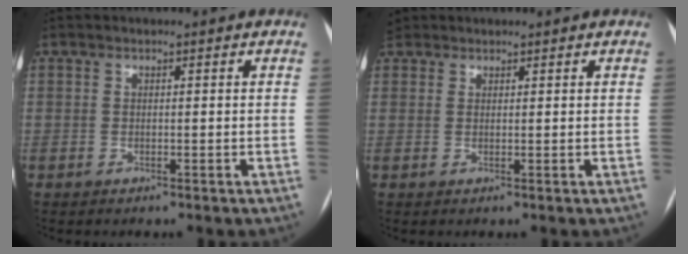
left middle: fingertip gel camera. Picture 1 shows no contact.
{"total": 2.1, "force": [1.5, 1.5, 0.3], "torque": [-0.007, 0.009, 0.027]}